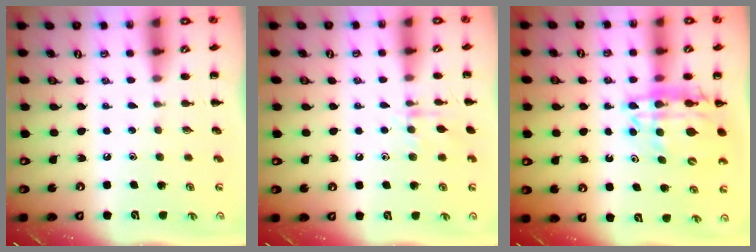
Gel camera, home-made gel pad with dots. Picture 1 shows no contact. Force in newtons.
{"total": 7.6, "press": 7.5, "slide": 1.5}
{"total": 15.2, "press": 14.7, "slide": 3.9}